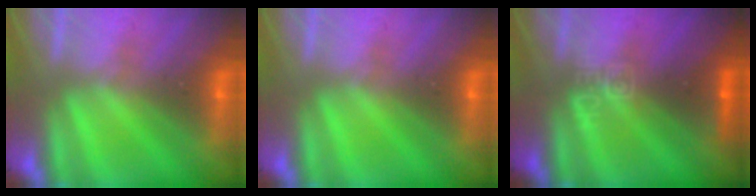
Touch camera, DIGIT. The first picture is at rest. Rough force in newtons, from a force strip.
{"total": 0.0}
{"total": 3.2}